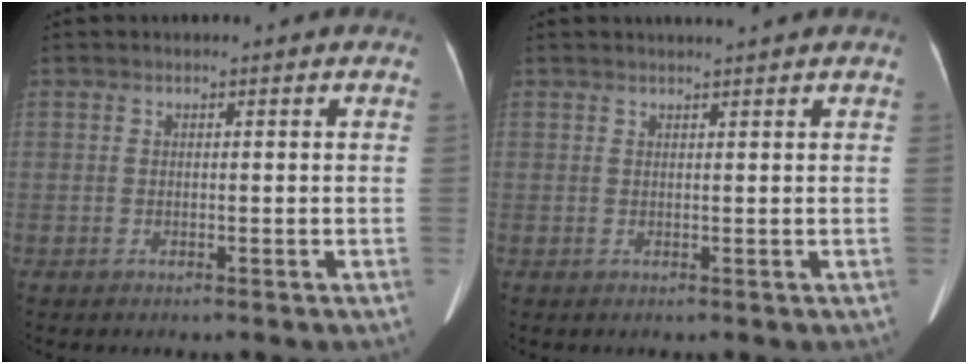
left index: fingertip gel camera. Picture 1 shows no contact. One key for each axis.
{"total": 2.0, "fx": 1.8, "fy": -0.6, "fz": 0.7, "tx": -0.007, "ty": 0.008, "tz": 0.033}